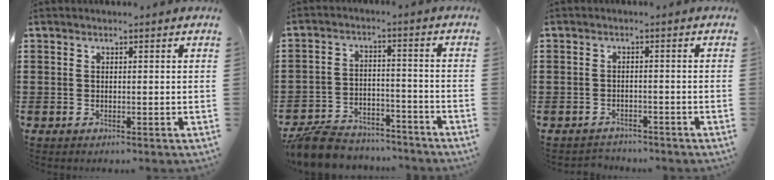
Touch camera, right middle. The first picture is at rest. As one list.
[{"total": 7.2, "force": [-6.9, 1.4, 1.3], "torque": [-0.037, 0.015, -0.139]}, {"total": 2.0, "force": [-1.9, 0.4, -0.4], "torque": [-0.001, 0.001, -0.044]}]